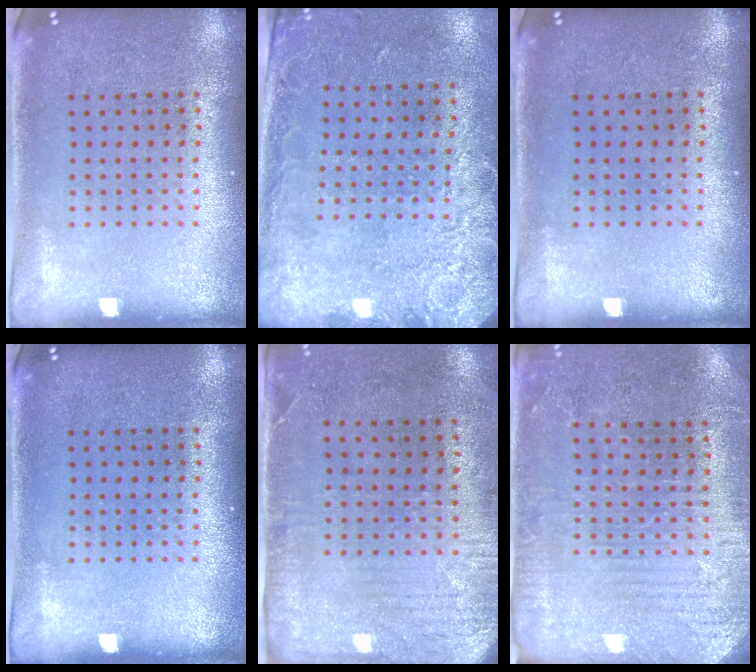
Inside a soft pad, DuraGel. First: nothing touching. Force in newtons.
{"total": 2.7, "press": 2.0, "slide": 1.8}
{"total": 0.0}
{"total": 0.0}
{"total": 3.0, "press": 2.4, "slide": 1.9}
{"total": 2.9, "press": 2.7, "slide": 0.9}